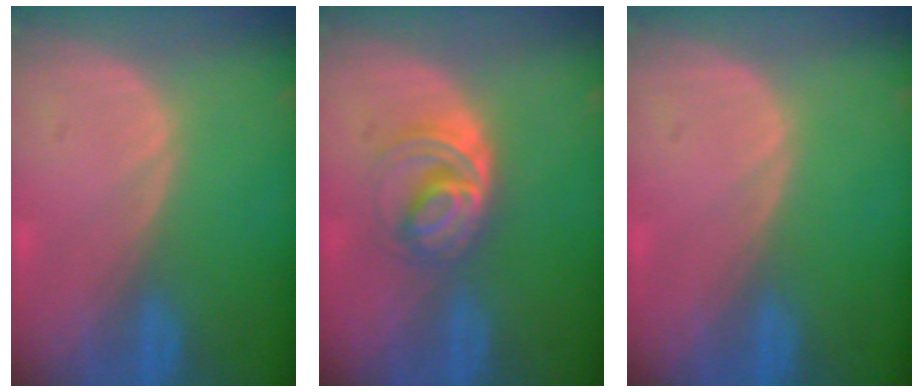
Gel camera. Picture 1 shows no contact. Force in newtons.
{"total": 6.1, "press": 5.3, "slide": 3.0}
{"total": 0.0}